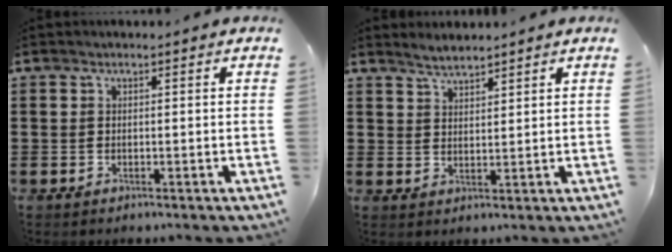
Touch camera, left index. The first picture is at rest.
{"total": 2.6, "force": [2.5, 0.5, 0.2], "torque": [-0.012, -0.001, 0.049]}